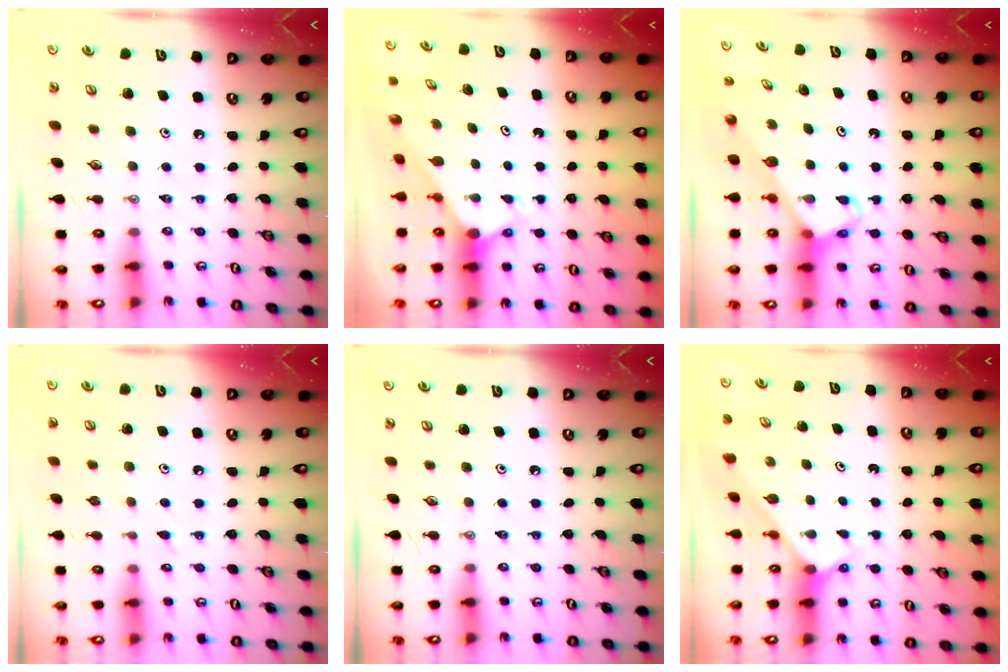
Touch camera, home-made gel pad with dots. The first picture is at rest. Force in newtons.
{"total": 2.7, "press": 2.7, "slide": 0.0}
{"total": 3.9, "press": 3.8, "slide": 0.3}
{"total": 4.7, "press": 4.6, "slide": 0.6}
{"total": 0.0}
{"total": 2.1, "press": 2.1, "slide": 0.2}